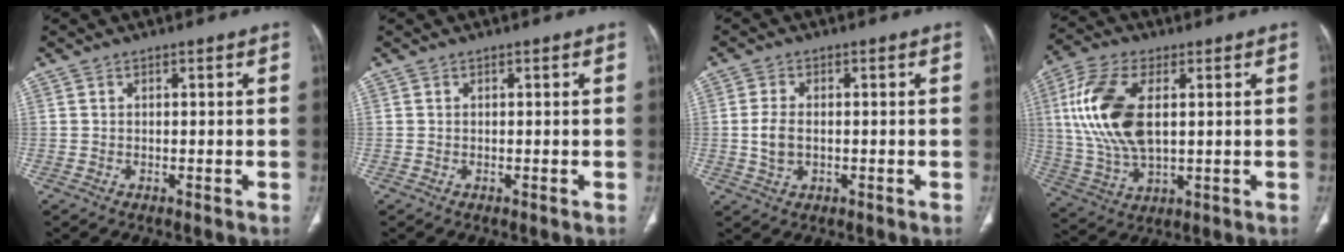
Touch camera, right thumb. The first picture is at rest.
{"total": 0.0}
{"total": 4.4, "force": [-0.3, 2.8, 3.4], "torque": [-0.072, 0.003, -0.005]}
{"total": 16.1, "force": [2.9, 8.3, 13.5], "torque": [-0.289, -0.003, 0.061]}